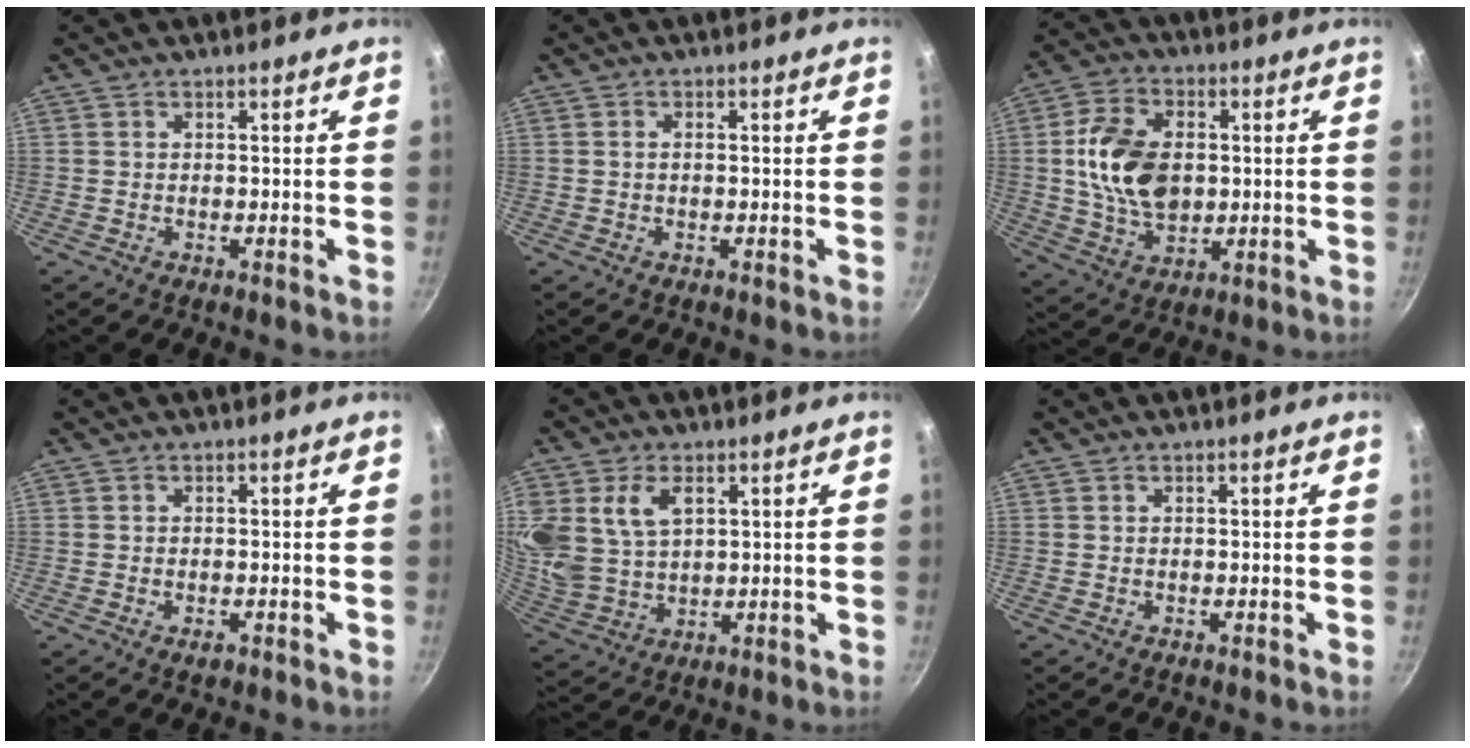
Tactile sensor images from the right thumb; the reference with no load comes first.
{"total": 0.8, "force": [0.0, 0.4, 0.7], "torque": [-0.013, 0.004, -0.002]}
{"total": 14.5, "force": [1.0, 9.8, 10.7], "torque": [-0.177, 0.001, 0.019]}
{"total": 1.7, "force": [-0.8, 0.9, 1.2], "torque": [-0.019, -0.001, -0.012]}
{"total": 12.7, "force": [4.3, 8.7, 8.2], "torque": [-0.161, -0.018, 0.094]}
{"total": 0.0}